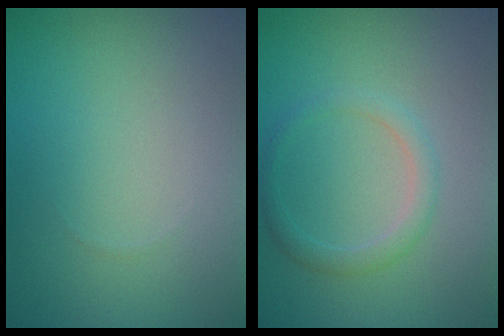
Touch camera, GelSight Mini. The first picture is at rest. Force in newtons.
{"total": 1.7, "press": 1.7, "slide": 0.1}